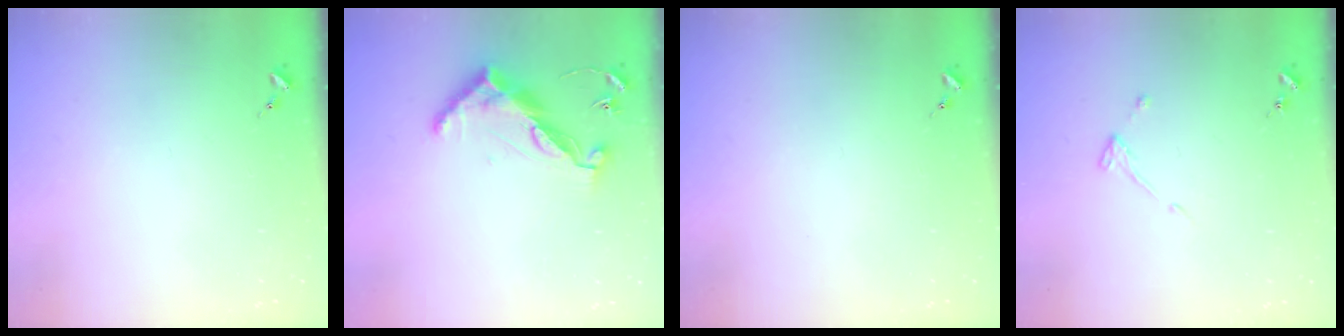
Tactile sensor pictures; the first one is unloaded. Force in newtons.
{"total": 11.6, "press": 11.6, "slide": 0.4}
{"total": 0.0}
{"total": 3.6, "press": 3.5, "slide": 0.6}